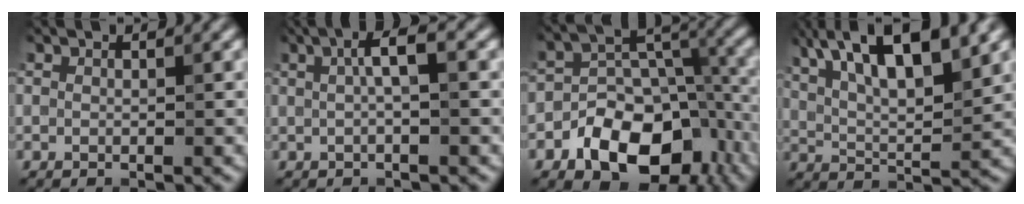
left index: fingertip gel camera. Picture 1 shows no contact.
{"total": 2.9, "force": [0.6, 0.4, 2.8], "torque": [-0.047, 0.012, 0.006]}
{"total": 10.5, "force": [-4.9, 6.5, 6.6], "torque": [-0.094, 0.002, -0.087]}
{"total": 12.0, "force": [6.7, 4.1, 9.1], "torque": [-0.141, 0.032, 0.089]}